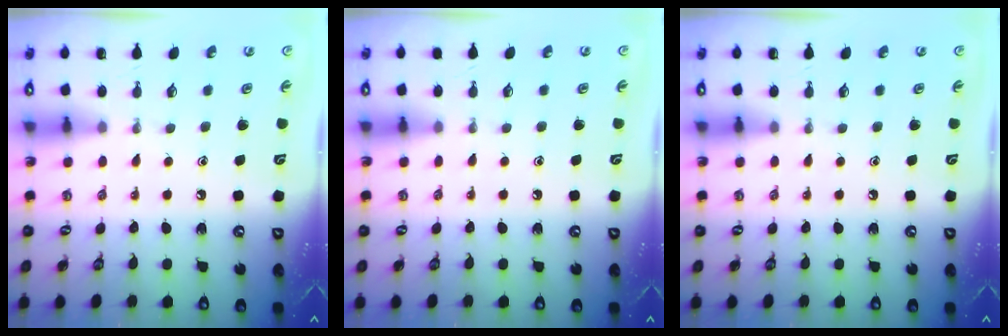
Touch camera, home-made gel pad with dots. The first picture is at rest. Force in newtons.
{"total": 2.7, "press": 2.6, "slide": 0.4}
{"total": 0.0}